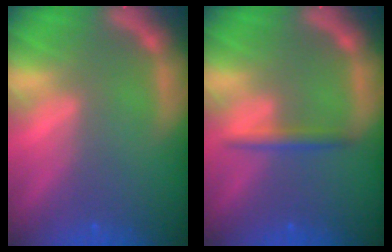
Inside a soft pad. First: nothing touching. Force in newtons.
{"total": 1.9}